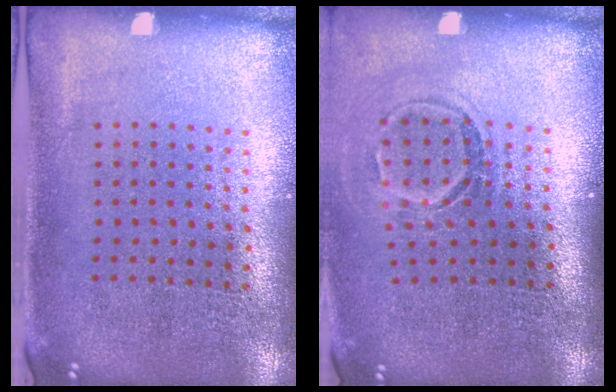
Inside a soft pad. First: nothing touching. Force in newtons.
{"total": 1.6, "press": 1.1, "slide": 1.1}